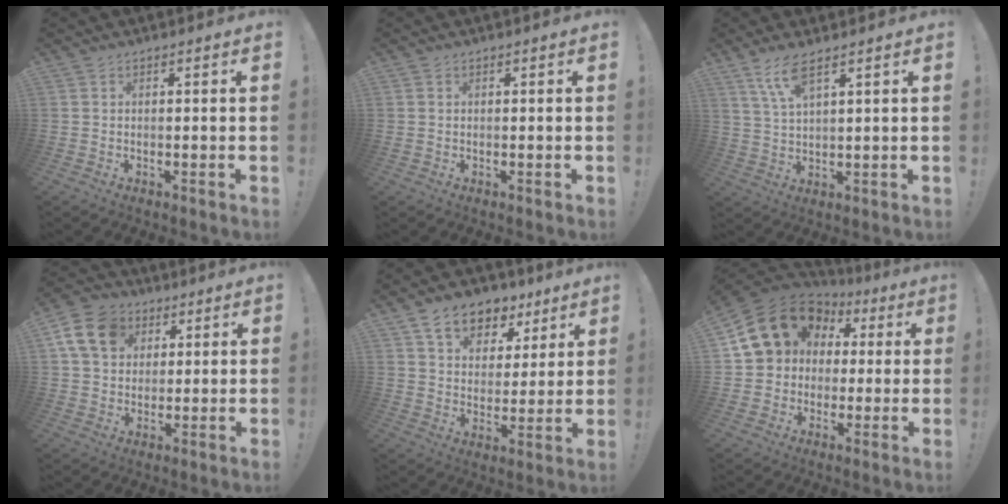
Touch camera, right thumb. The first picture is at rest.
{"total": 0.0}
{"total": 6.8, "force": [4.6, 1.5, 4.9], "torque": [-0.104, -0.013, 0.082]}
{"total": 13.7, "force": [4.9, 11.0, 6.6], "torque": [-0.095, -0.009, 0.101]}
{"total": 12.3, "force": [8.0, 7.8, 5.1], "torque": [-0.081, -0.047, 0.149]}
{"total": 17.8, "force": [5.8, 14.5, 8.6], "torque": [-0.135, -0.020, 0.127]}